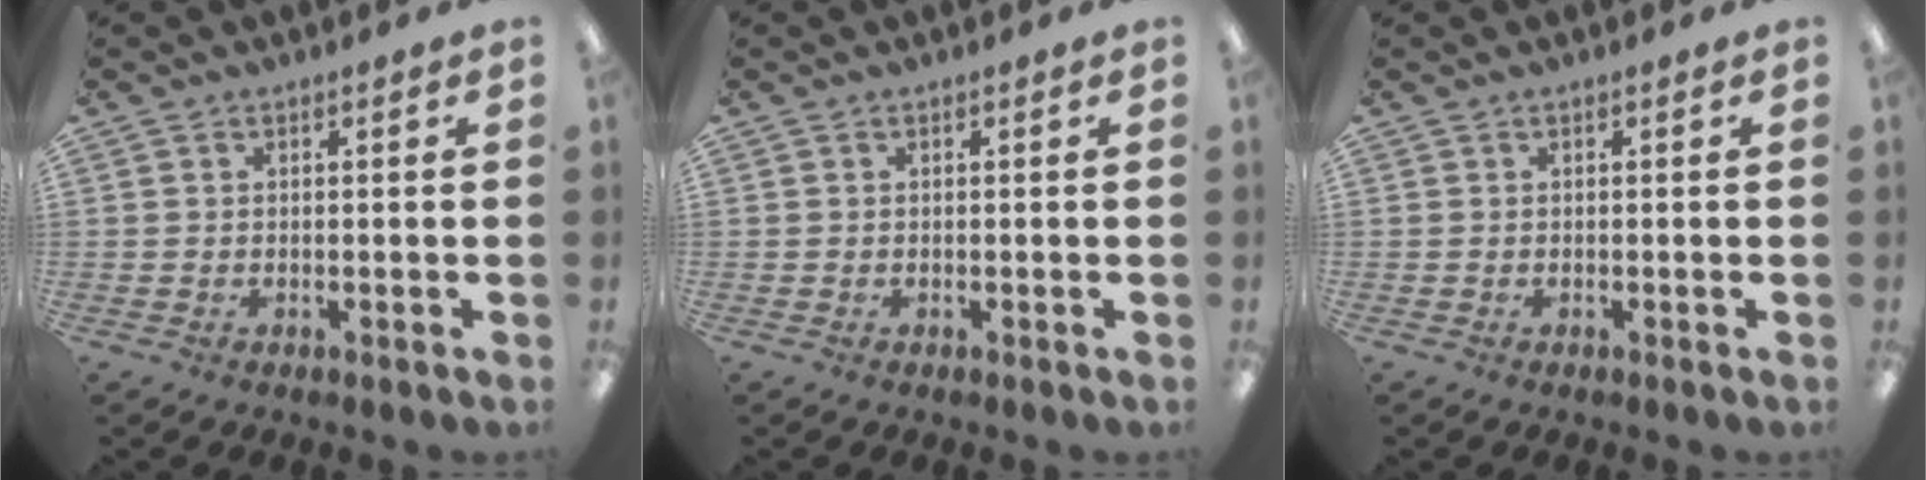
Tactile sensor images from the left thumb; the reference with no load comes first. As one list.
[{"total": 0.0}, {"total": 0.0}]